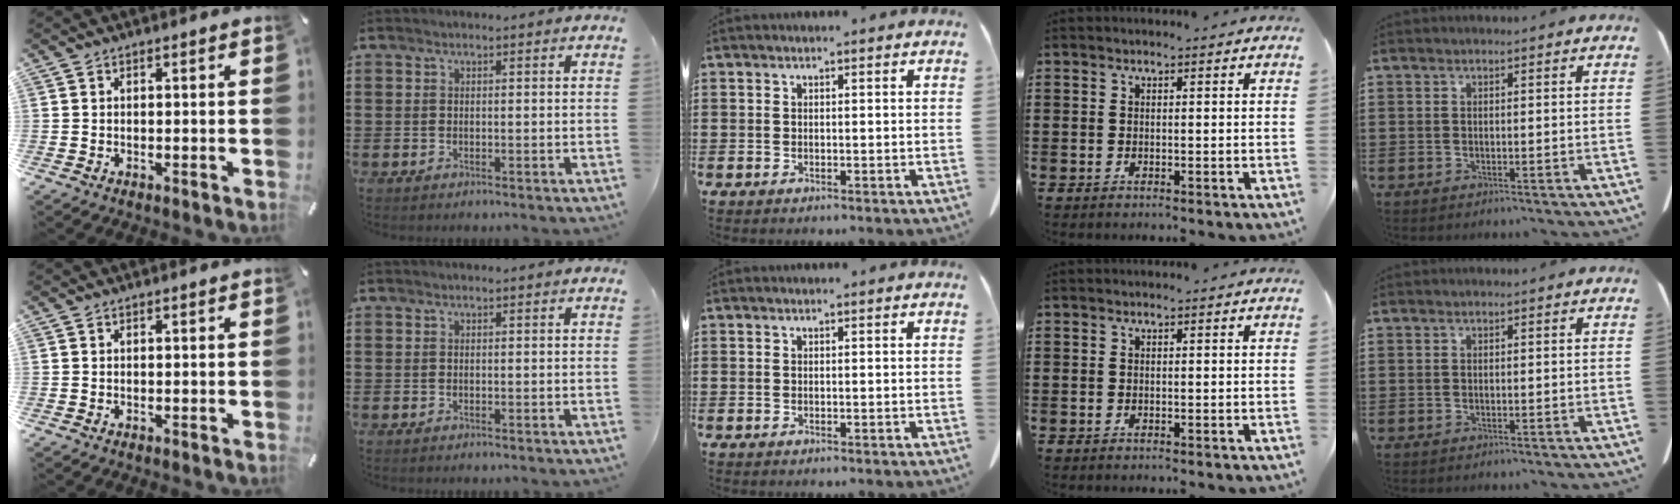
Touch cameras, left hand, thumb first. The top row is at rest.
{}